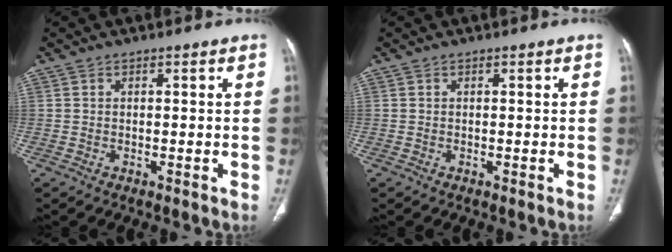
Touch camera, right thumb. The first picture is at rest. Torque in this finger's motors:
{"motor_torque": [0.00, 0.00, -0.04, 0.03, 0.00]}